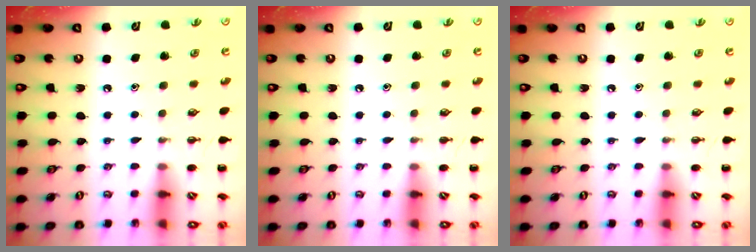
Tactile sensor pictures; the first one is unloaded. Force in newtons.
{"total": 0.0}
{"total": 0.0}